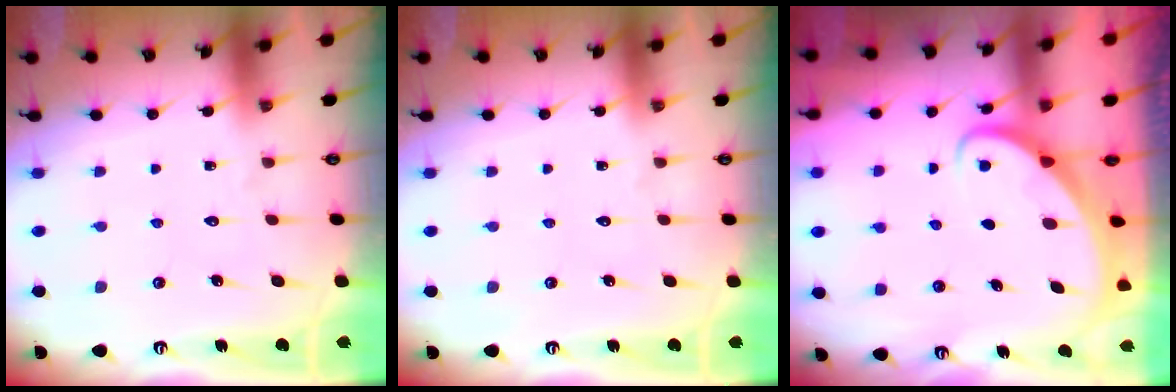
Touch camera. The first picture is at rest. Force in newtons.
{"total": 0.0}
{"total": 2.2, "press": 2.2, "slide": 0.2}